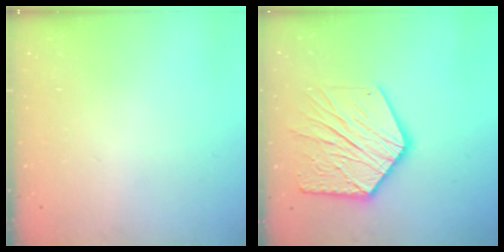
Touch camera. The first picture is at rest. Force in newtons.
{"total": 18.2, "press": 18.2, "slide": 1.5}